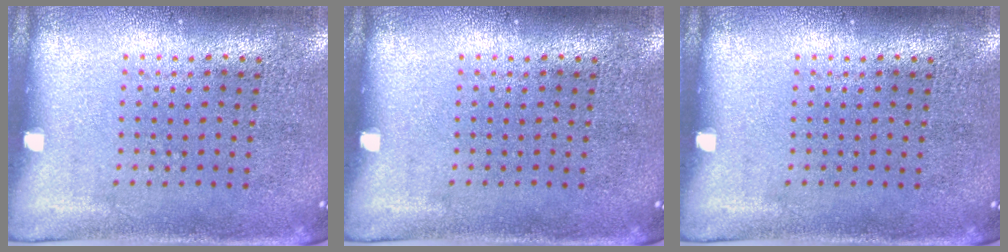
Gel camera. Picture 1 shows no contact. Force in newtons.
{"total": 0.0}
{"total": 0.0}